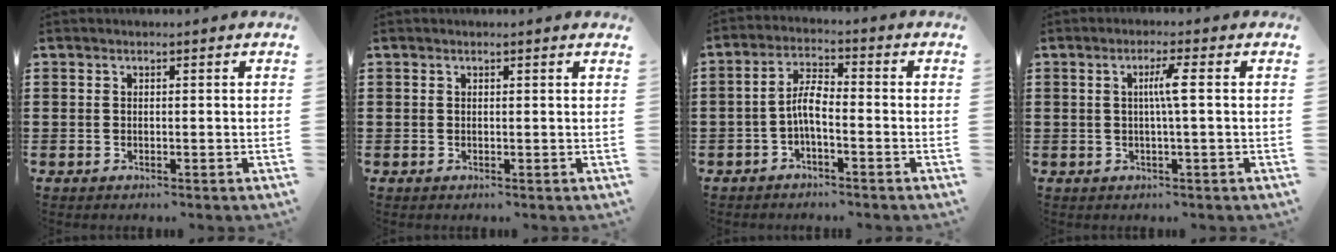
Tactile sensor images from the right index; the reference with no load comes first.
{"total": 0.0}
{"total": 4.7, "force": [-1.6, 1.3, 4.2], "torque": [-0.089, 0.004, -0.036]}
{"total": 3.3, "force": [0.2, -0.2, 3.3], "torque": [-0.061, -0.003, -0.001]}